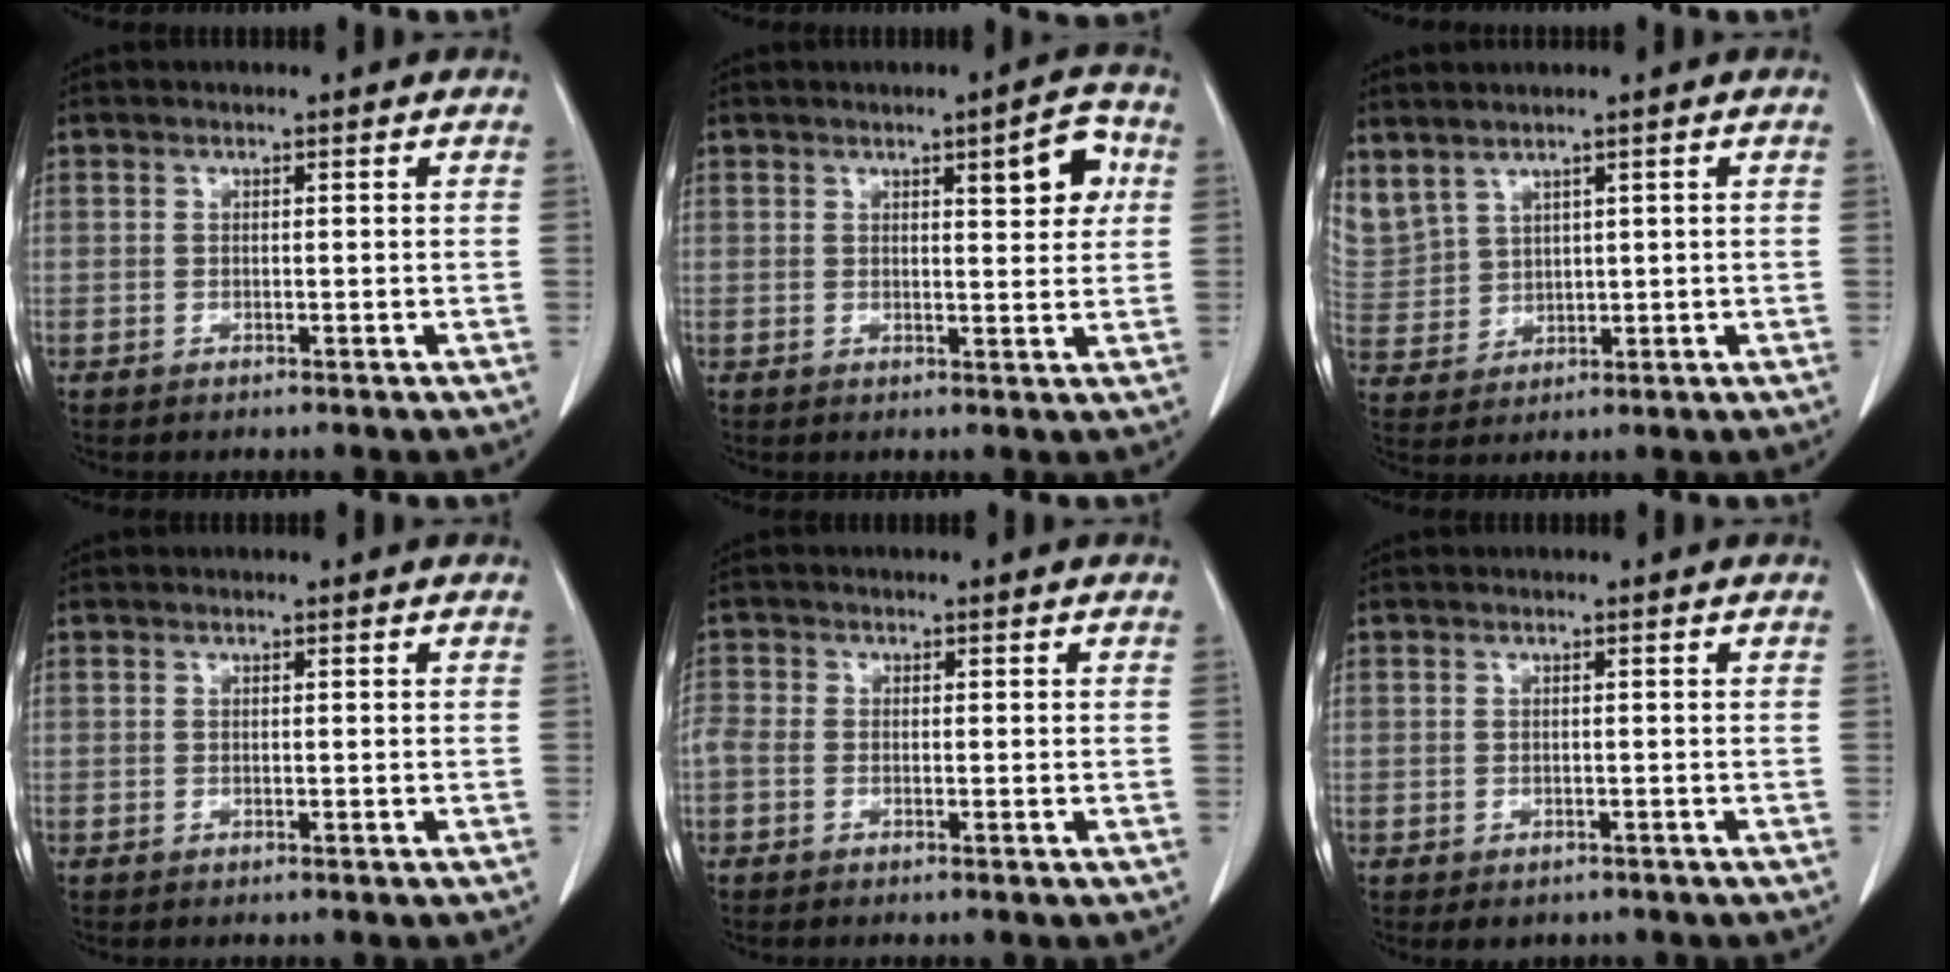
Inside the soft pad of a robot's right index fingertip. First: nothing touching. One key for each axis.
{"total": 5.6, "fx": 2.0, "fy": 1.3, "fz": 5.0, "tx": -0.065, "ty": 0.006, "tz": 0.024}
{"total": 10.3, "fx": 6.3, "fy": 7.2, "fz": 4.0, "tx": -0.134, "ty": 0.017, "tz": 0.156}
{"total": 0.0}
{"total": 2.1, "fx": -0.7, "fy": 1.4, "fz": 1.4, "tx": -0.045, "ty": 0.009, "tz": -0.015}
{"total": 2.1, "fx": -1.4, "fy": 1.5, "fz": 0.5, "tx": -0.004, "ty": 0.001, "tz": -0.014}